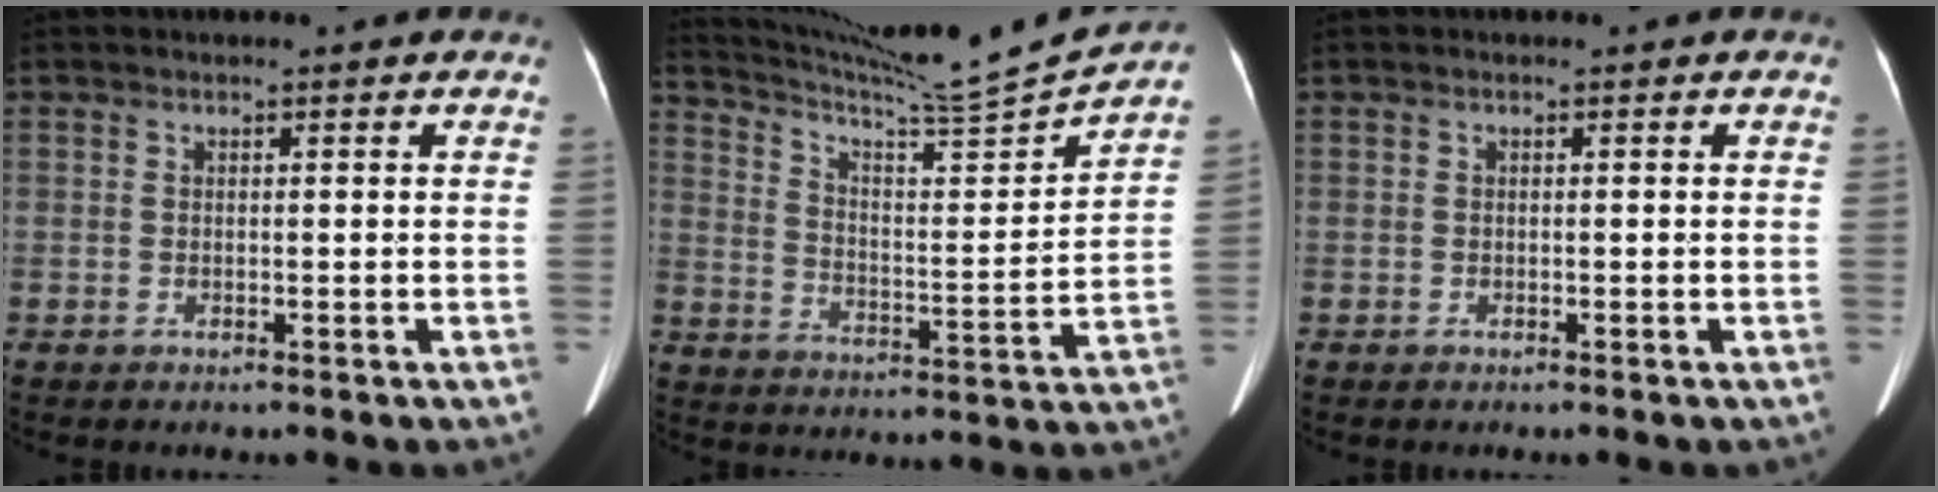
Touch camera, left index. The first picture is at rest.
{"total": 17.7, "force": [16.7, -2.9, 5.1], "torque": [-0.099, -0.054, 0.253]}
{"total": 0.0}